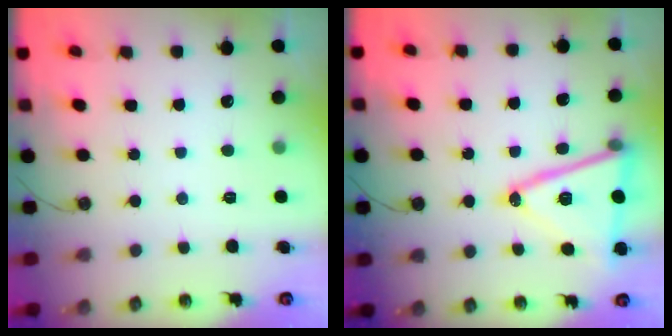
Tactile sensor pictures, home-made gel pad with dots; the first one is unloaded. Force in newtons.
{"total": 18.5, "press": 18.2, "slide": 3.5}